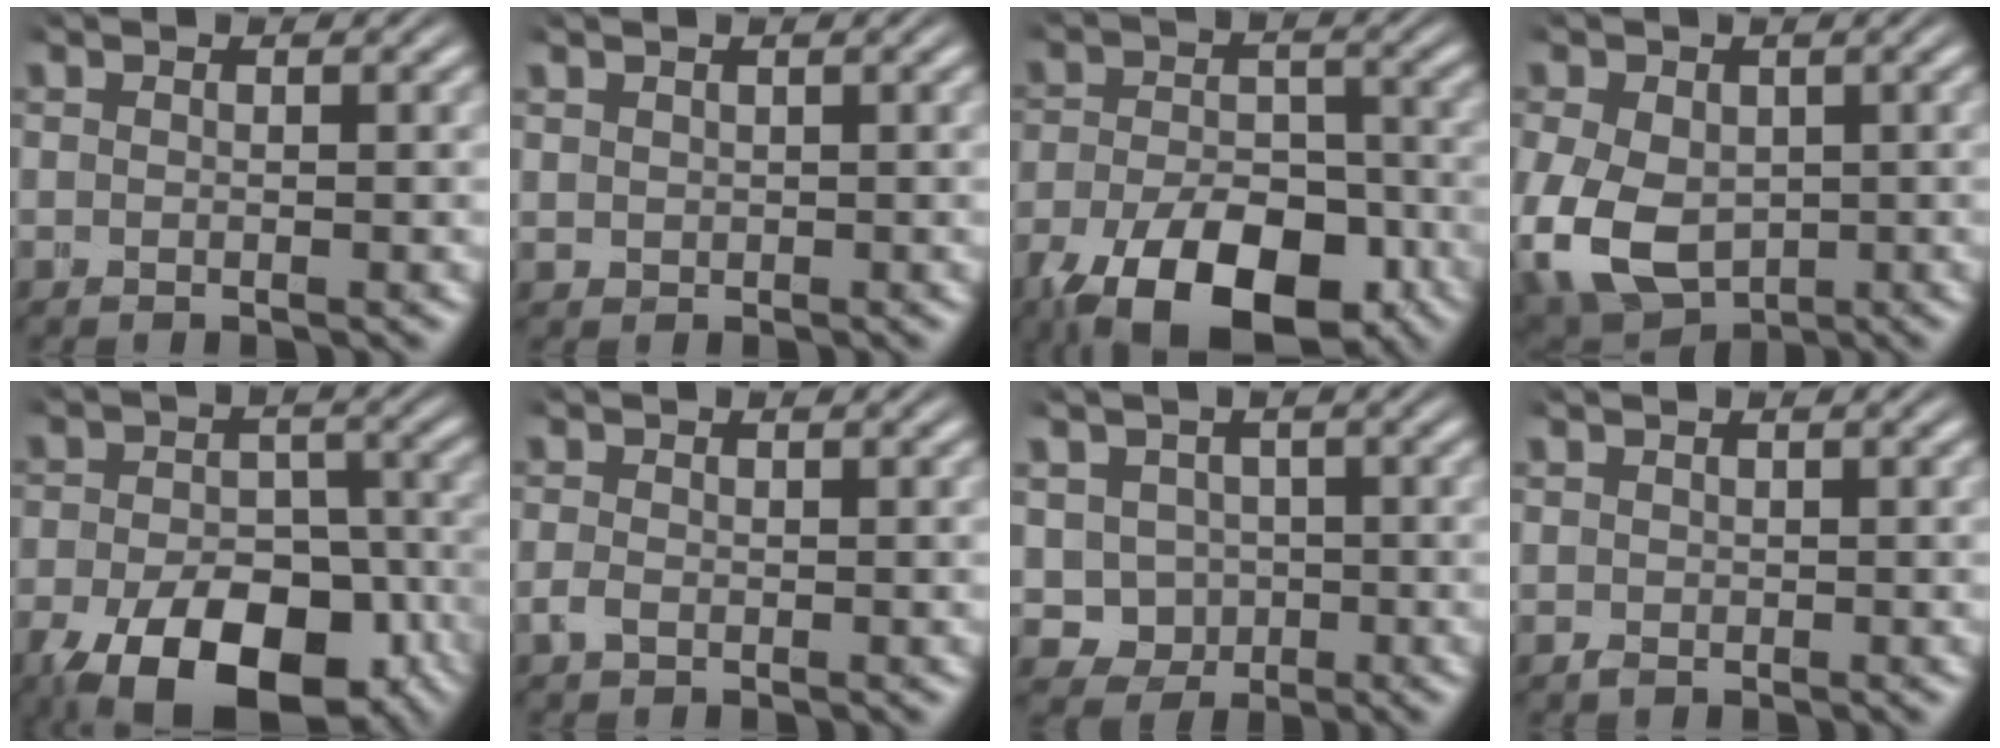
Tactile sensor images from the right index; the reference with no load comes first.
{"total": 1.0, "force": [0.1, 0.0, -1.0], "torque": [0.006, -0.008, 0.019]}
{"total": 10.8, "force": [-7.2, 5.6, 5.7], "torque": [-0.089, -0.041, -0.088]}
{"total": 8.9, "force": [-2.9, 7.5, 3.7], "torque": [-0.128, -0.069, -0.009]}
{"total": 11.7, "force": [-7.8, 6.3, 6.1], "torque": [-0.104, -0.054, -0.089]}
{"total": 1.1, "force": [-1.0, 0.3, -0.4], "torque": [-0.010, -0.016, -0.002]}
{"total": 7.4, "force": [-2.0, 7.1, 0.9], "torque": [-0.047, -0.045, -0.017]}
{"total": 1.2, "force": [-0.4, -0.2, -1.1], "torque": [0.007, -0.010, 0.008]}